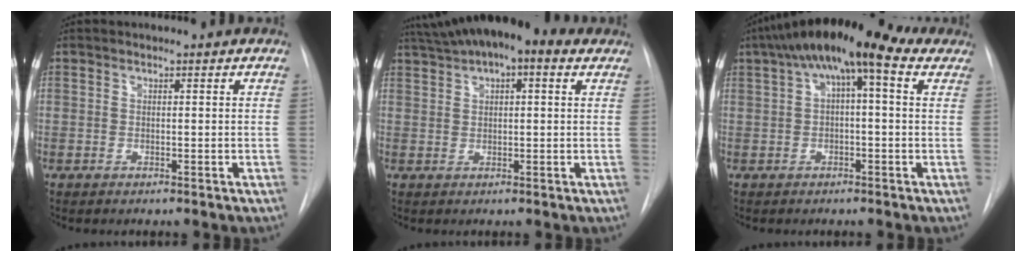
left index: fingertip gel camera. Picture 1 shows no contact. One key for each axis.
{"total": 12.4, "fx": 8.2, "fy": 3.8, "fz": 8.5, "tx": -0.138, "ty": 0.053, "tz": 0.130}
{"total": 13.7, "fx": 7.0, "fy": 3.8, "fz": 11.2, "tx": -0.183, "ty": 0.060, "tz": 0.099}